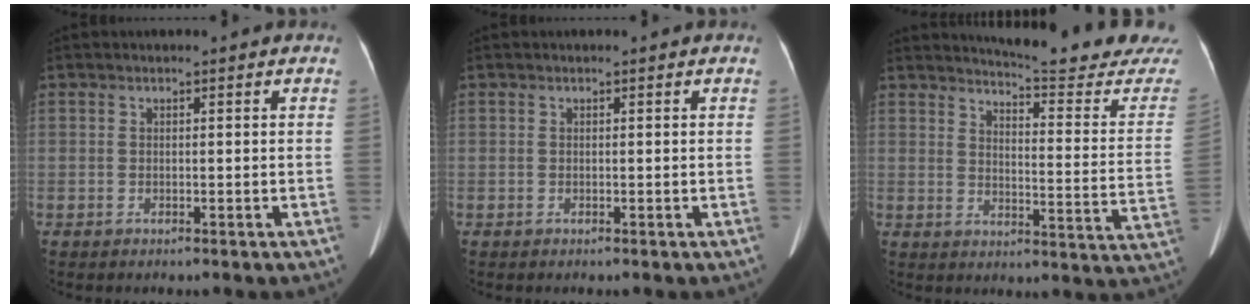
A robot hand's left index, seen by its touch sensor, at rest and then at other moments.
{"total": 0.0}
{"total": 19.9, "force": [19.3, -0.4, 4.7], "torque": [-0.071, -0.143, 0.214]}